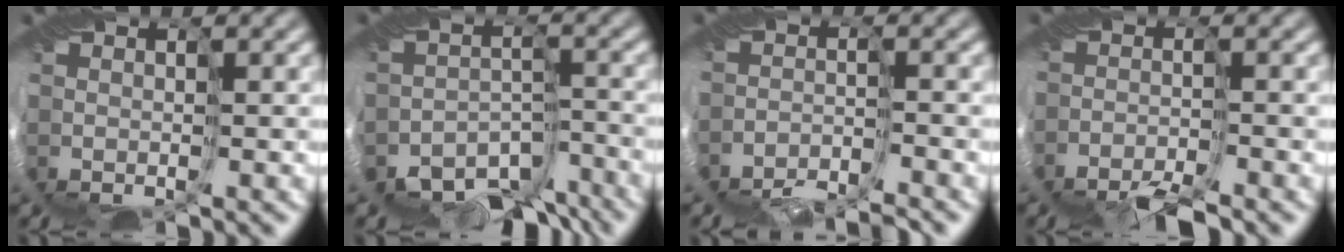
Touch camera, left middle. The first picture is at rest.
{"total": 8.5, "force": [-7.8, 3.1, 1.3], "torque": [-0.010, -0.014, -0.123]}
{"total": 5.8, "force": [-5.8, 0.2, 0.6], "torque": [-0.016, -0.011, -0.108]}
{"total": 4.5, "force": [-4.4, 0.2, 1.1], "torque": [-0.015, -0.006, -0.088]}